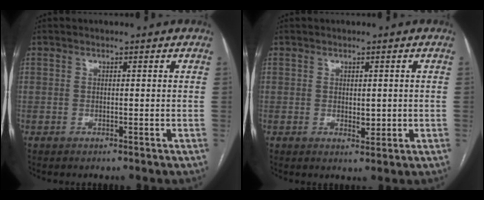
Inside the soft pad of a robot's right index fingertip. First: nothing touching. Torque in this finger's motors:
{"motor_torque": [0.31, 0.46, 0.07, 0.03]}